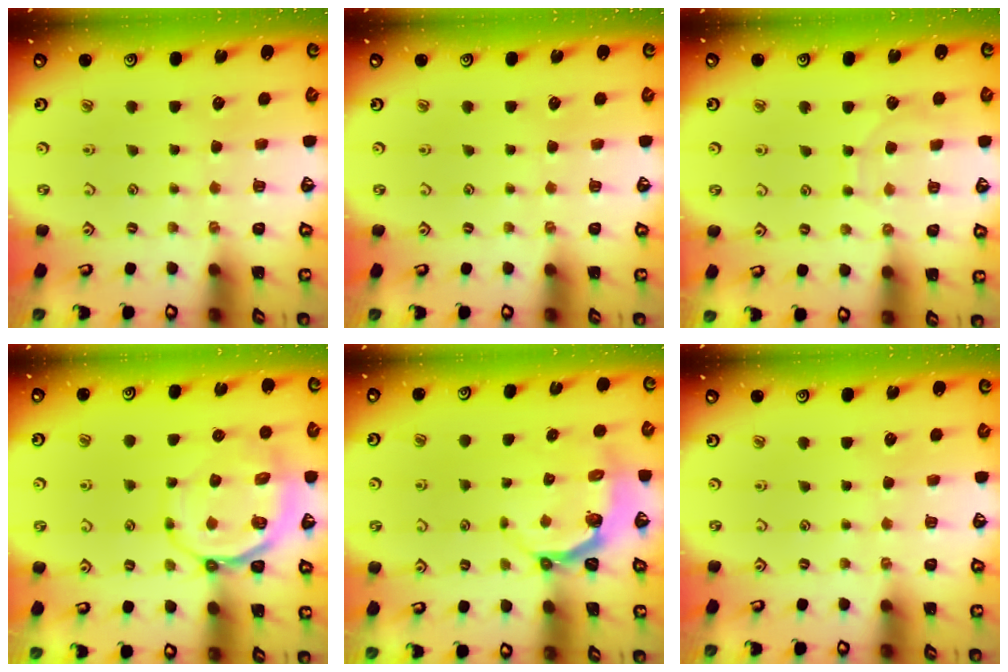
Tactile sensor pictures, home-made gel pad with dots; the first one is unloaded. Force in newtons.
{"total": 0.0}
{"total": 5.6, "press": 5.6, "slide": 0.5}
{"total": 11.3, "press": 10.9, "slide": 3.0}
{"total": 4.8, "press": 3.7, "slide": 3.1}
{"total": 0.0}